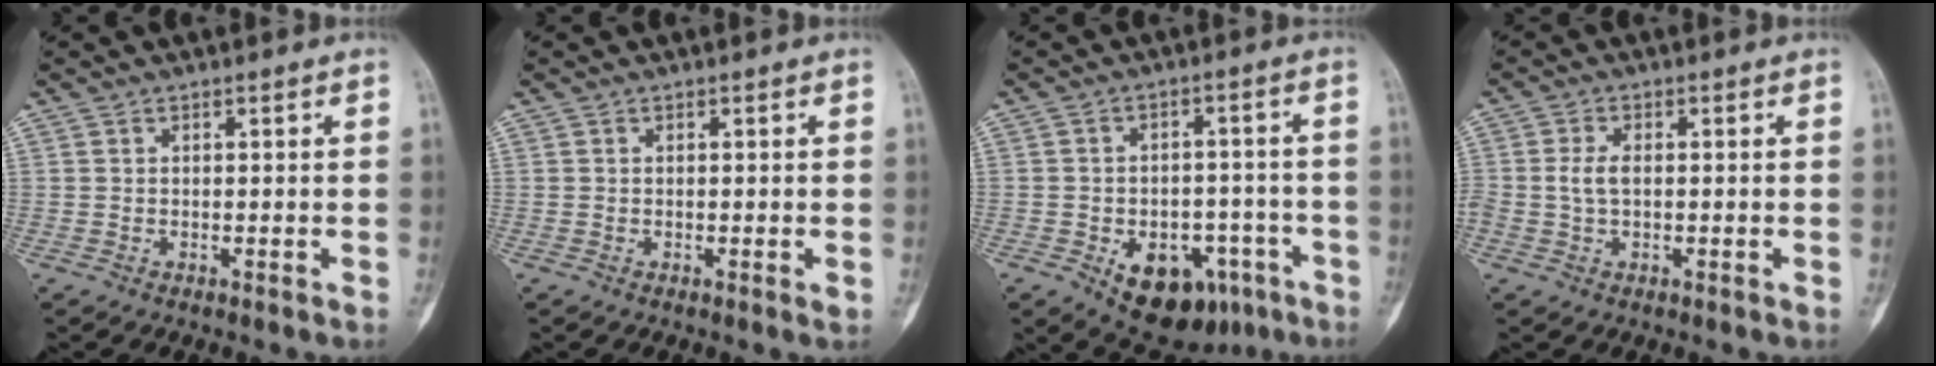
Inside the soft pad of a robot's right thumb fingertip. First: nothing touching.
{"total": 0.5, "force": [0.0, 0.1, 0.5], "torque": [-0.008, -0.003, -0.003]}
{"total": 14.0, "force": [-6.8, 8.8, 8.6], "torque": [-0.087, 0.035, -0.084]}
{"total": 2.9, "force": [0.0, 1.6, 2.4], "torque": [-0.053, 0.004, -0.002]}